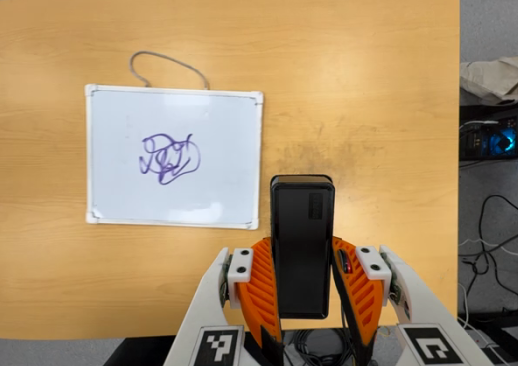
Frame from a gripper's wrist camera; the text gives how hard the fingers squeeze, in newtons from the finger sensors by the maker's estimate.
{"total": 4.3, "left": 3.0, "right": 5.7}